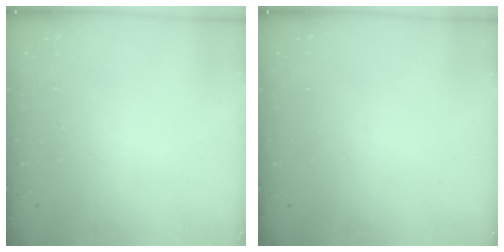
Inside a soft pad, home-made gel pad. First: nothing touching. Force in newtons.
{"total": 0.0}